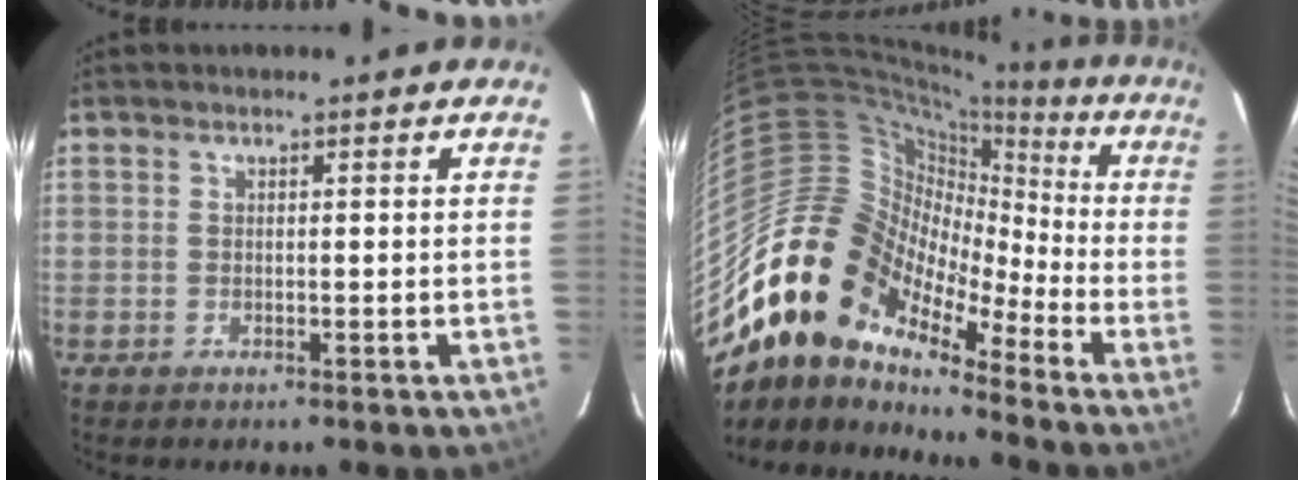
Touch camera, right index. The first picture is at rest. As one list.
[{"total": 16.1, "force": [-10.1, 10.3, 7.3], "torque": [-0.123, 0.011, -0.210]}]